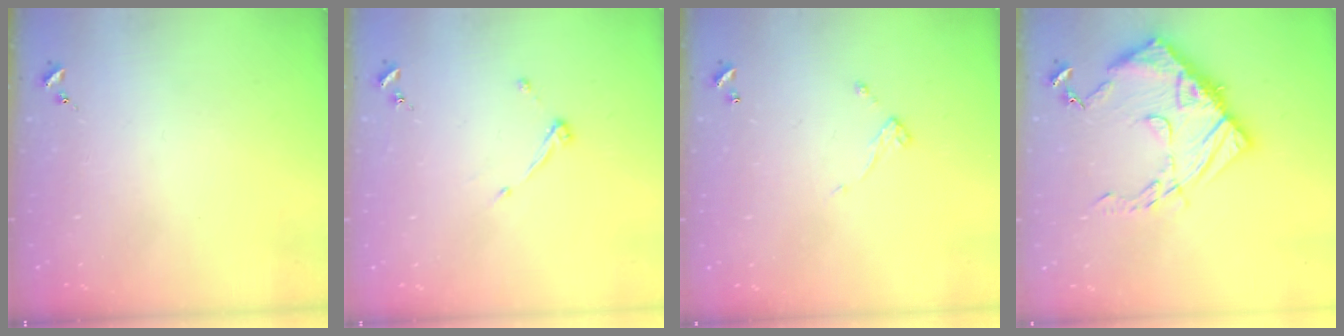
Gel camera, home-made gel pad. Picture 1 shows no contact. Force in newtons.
{"total": 4.0, "press": 4.0, "slide": 0.6}
{"total": 4.5, "press": 4.5, "slide": 0.5}
{"total": 15.2, "press": 15.1, "slide": 1.4}